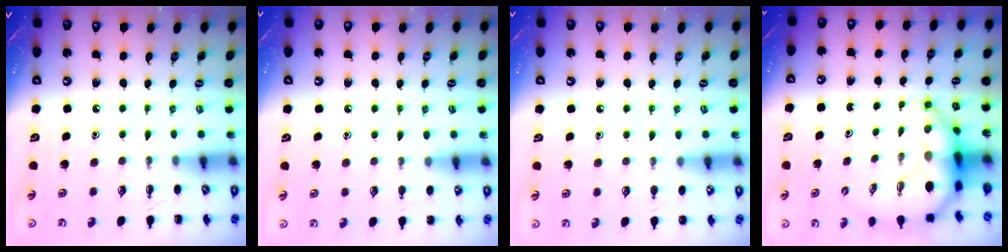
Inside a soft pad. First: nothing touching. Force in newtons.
{"total": 5.6, "press": 5.2, "slide": 2.1}
{"total": 6.6, "press": 6.3, "slide": 2.2}
{"total": 7.0, "press": 6.7, "slide": 2.0}